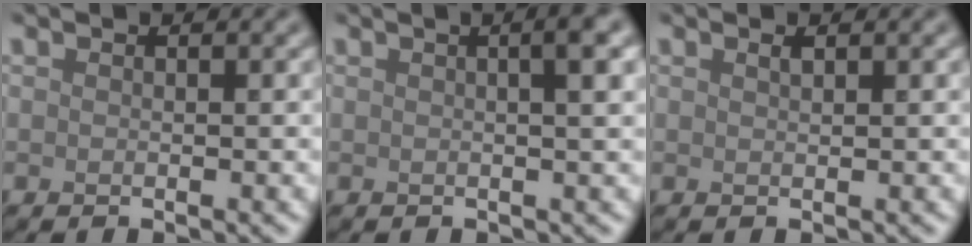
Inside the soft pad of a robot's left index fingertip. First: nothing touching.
{"total": 4.1, "force": [1.0, 1.4, 3.7], "torque": [-0.028, 0.018, -0.006]}
{"total": 0.6, "force": [0.5, 0.2, 0.4], "torque": [-0.007, 0.001, 0.008]}